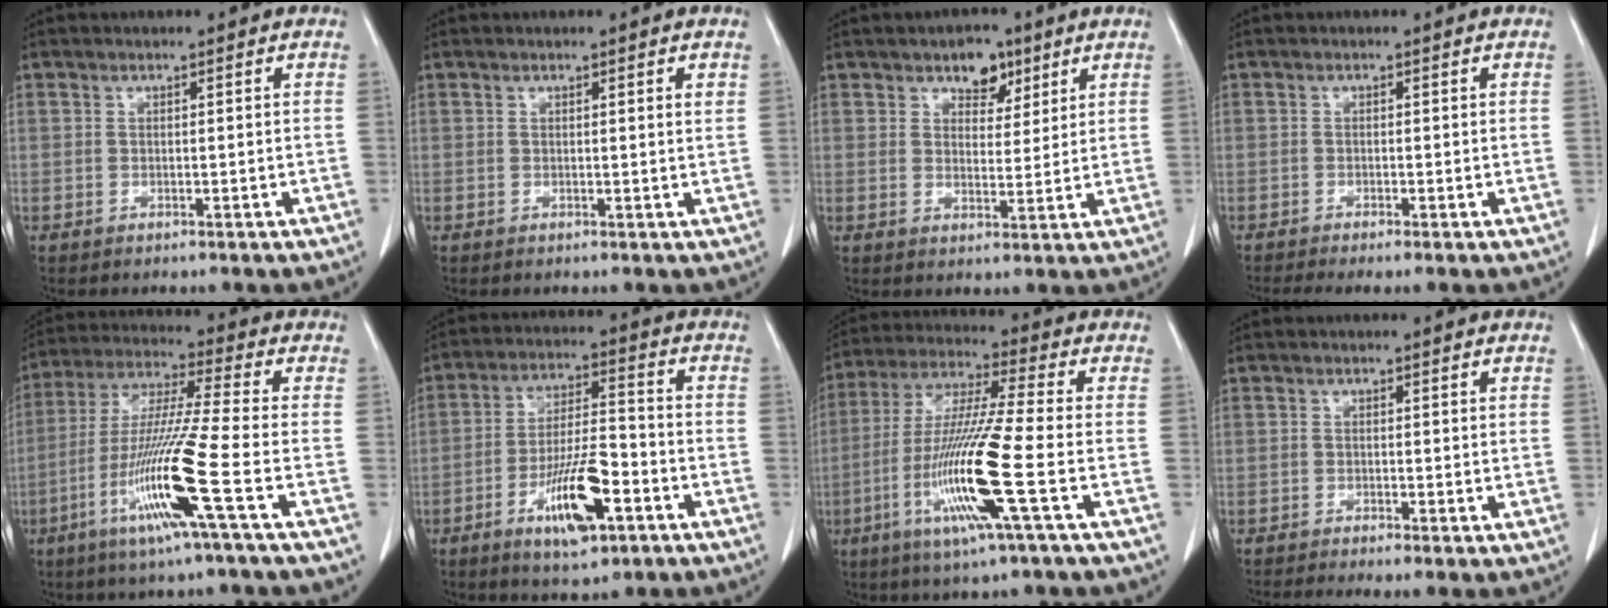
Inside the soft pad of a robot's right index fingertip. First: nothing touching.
{"total": 1.1, "force": [0.6, 0.0, 0.9], "torque": [-0.012, -0.001, 0.005]}
{"total": 5.1, "force": [3.2, 3.0, 2.6], "torque": [-0.030, 0.005, 0.049]}
{"total": 2.7, "force": [-1.9, 0.2, 1.9], "torque": [-0.032, -0.007, -0.035]}
{"total": 14.6, "force": [-5.7, -1.7, 13.3], "torque": [-0.270, -0.024, -0.114]}
{"total": 11.6, "force": [-5.4, 2.8, 9.9], "torque": [-0.182, -0.005, -0.090]}
{"total": 15.1, "force": [-4.9, -1.0, 14.3], "torque": [-0.293, -0.022, -0.100]}
{"total": 2.4, "force": [-1.4, 0.5, 1.9], "torque": [-0.032, -0.008, -0.024]}